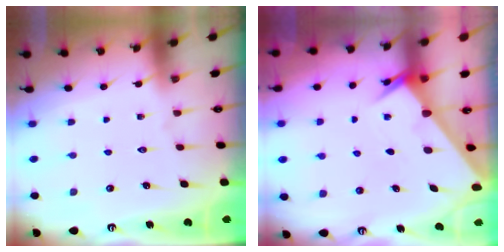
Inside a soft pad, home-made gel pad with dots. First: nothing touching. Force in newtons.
{"total": 1.9, "press": 1.9, "slide": 0.0}